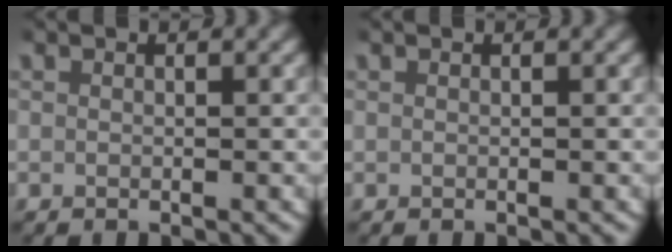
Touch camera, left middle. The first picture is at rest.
{"total": 0.0}